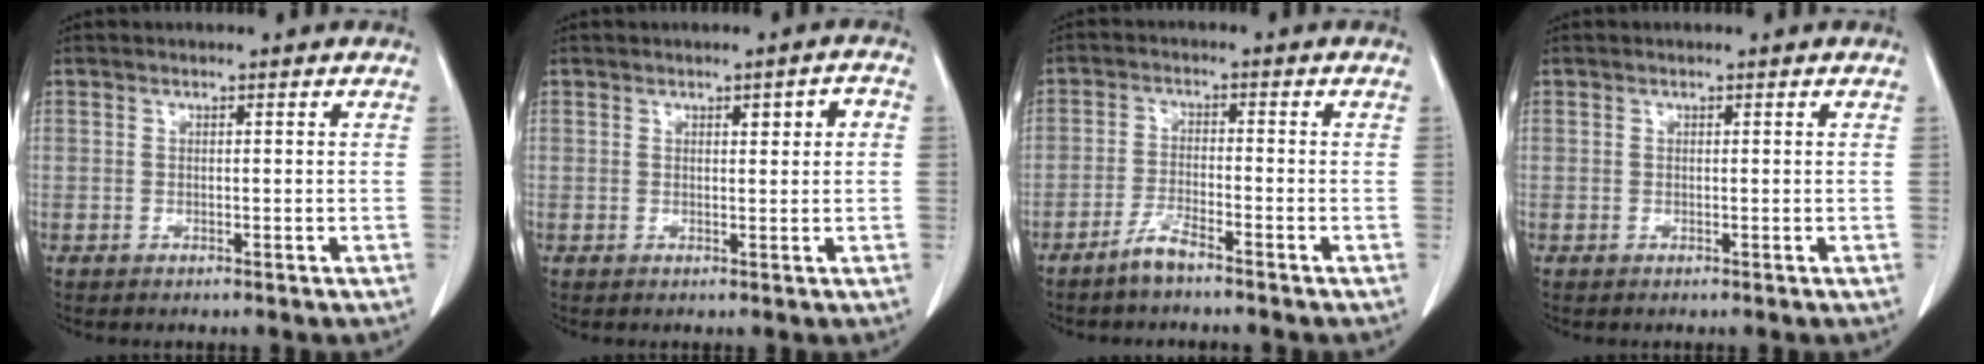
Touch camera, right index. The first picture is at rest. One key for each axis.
{"total": 2.6, "fx": 0.6, "fy": 0.7, "fz": 2.4, "tx": -0.032, "ty": 0.008, "tz": 0.010}
{"total": 3.6, "fx": -3.0, "fy": 0.1, "fz": 2.0, "tx": -0.044, "ty": -0.004, "tz": -0.062}
{"total": 0.0}